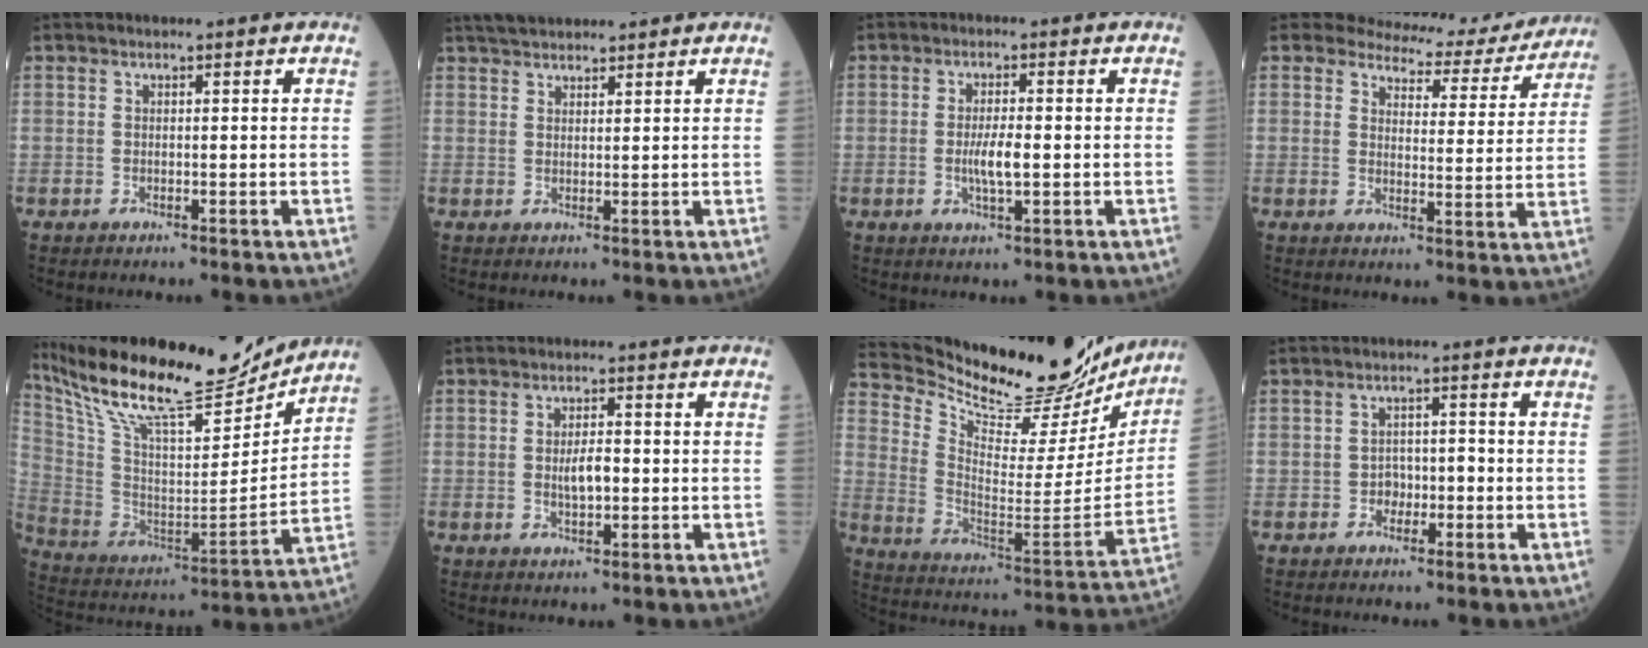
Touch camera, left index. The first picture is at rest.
{"total": 6.9, "force": [6.3, 1.6, 2.4], "torque": [-0.037, 0.032, 0.101]}
{"total": 3.8, "force": [-0.7, 0.7, 3.7], "torque": [-0.074, -0.007, -0.013]}
{"total": 13.6, "force": [12.7, 4.3, 2.1], "torque": [-0.008, -0.028, 0.132]}
{"total": 23.7, "force": [20.7, 3.8, 11.0], "torque": [-0.213, -0.010, 0.343]}
{"total": 3.3, "force": [-0.5, 1.1, 3.1], "torque": [-0.056, -0.003, -0.009]}
{"total": 26.4, "force": [24.0, 5.6, 9.6], "torque": [-0.160, -0.066, 0.335]}
{"total": 2.4, "force": [-1.2, 1.6, 1.3], "torque": [-0.011, 0.005, -0.024]}